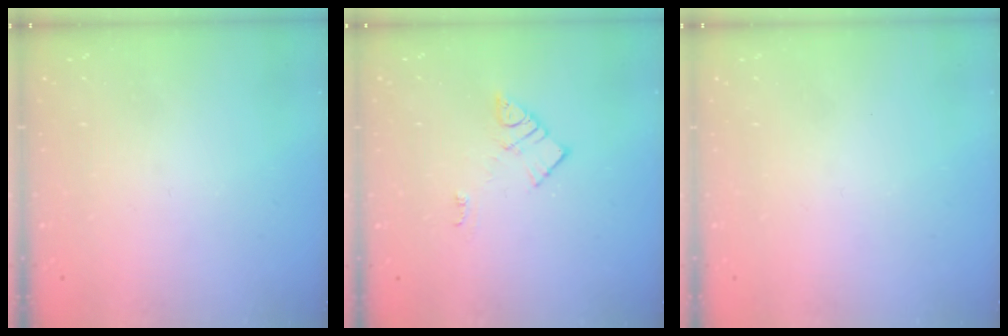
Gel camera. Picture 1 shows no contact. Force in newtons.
{"total": 8.5, "press": 8.5, "slide": 0.6}
{"total": 1.5, "press": 1.5, "slide": 0.1}